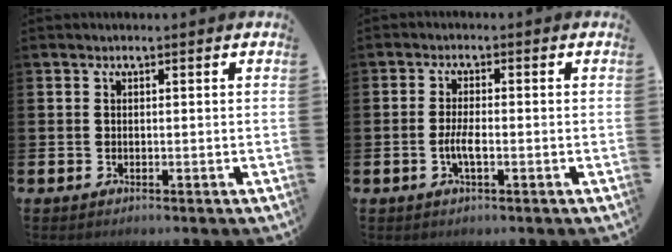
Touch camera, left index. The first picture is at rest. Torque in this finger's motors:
{"motor_torque": [0.14, 0.05, 0.07, 0.09]}